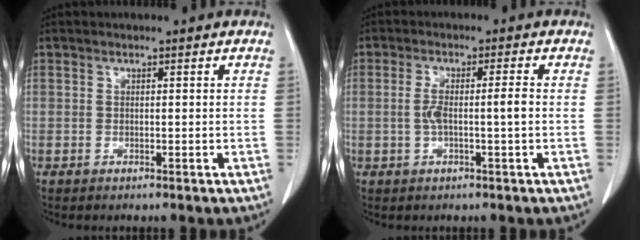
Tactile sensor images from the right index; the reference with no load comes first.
{"total": 4.4, "force": [-0.5, 0.2, 4.3], "torque": [-0.089, 0.009, -0.005]}